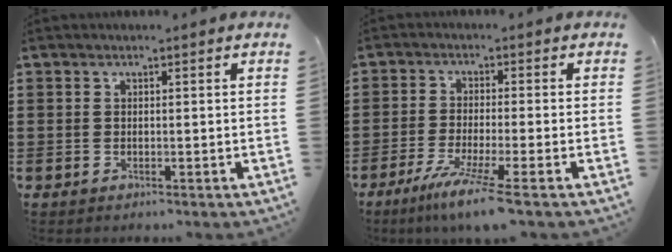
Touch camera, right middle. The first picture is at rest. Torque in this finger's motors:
{"motor_torque": [1.68, -0.46, 0.55, 0.21]}